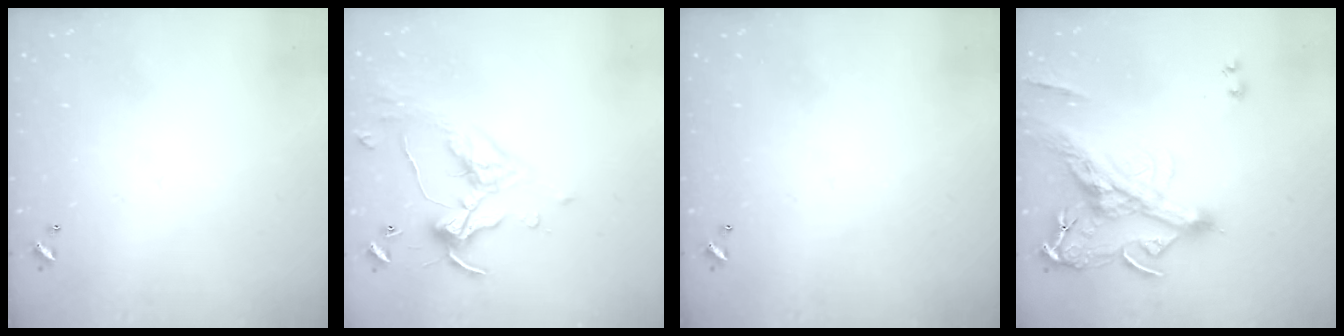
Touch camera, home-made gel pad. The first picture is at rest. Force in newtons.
{"total": 1.5, "press": 1.5, "slide": 0.2}
{"total": 0.0}
{"total": 11.1, "press": 10.7, "slide": 2.6}